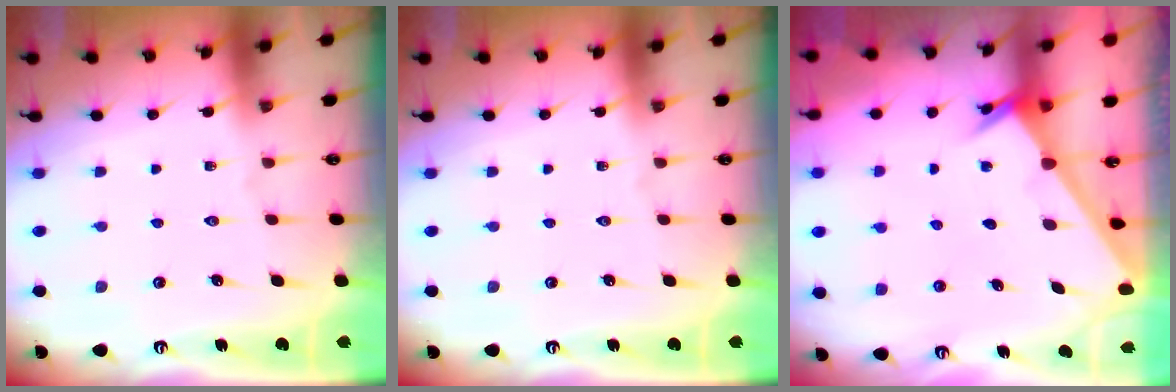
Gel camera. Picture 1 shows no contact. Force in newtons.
{"total": 0.0}
{"total": 2.5, "press": 2.5, "slide": 0.2}